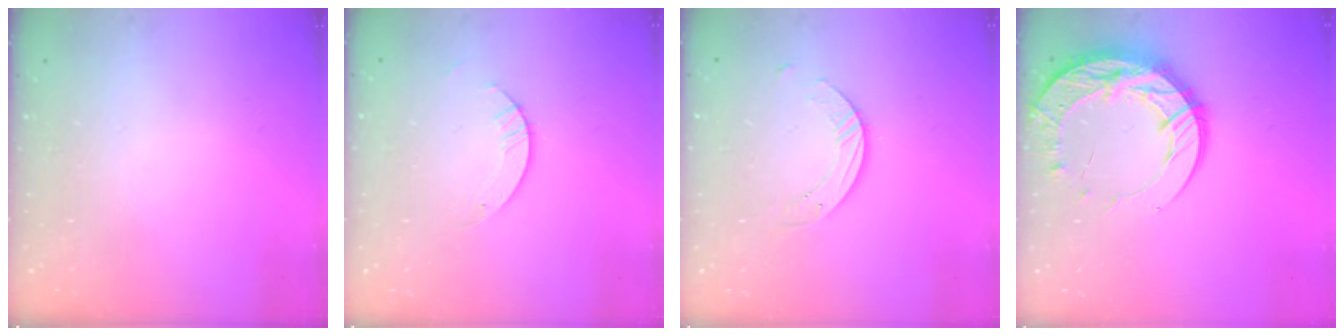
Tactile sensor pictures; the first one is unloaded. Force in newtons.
{"total": 3.0, "press": 3.0, "slide": 0.3}
{"total": 4.0, "press": 4.0, "slide": 0.3}
{"total": 20.4, "press": 20.4, "slide": 1.6}